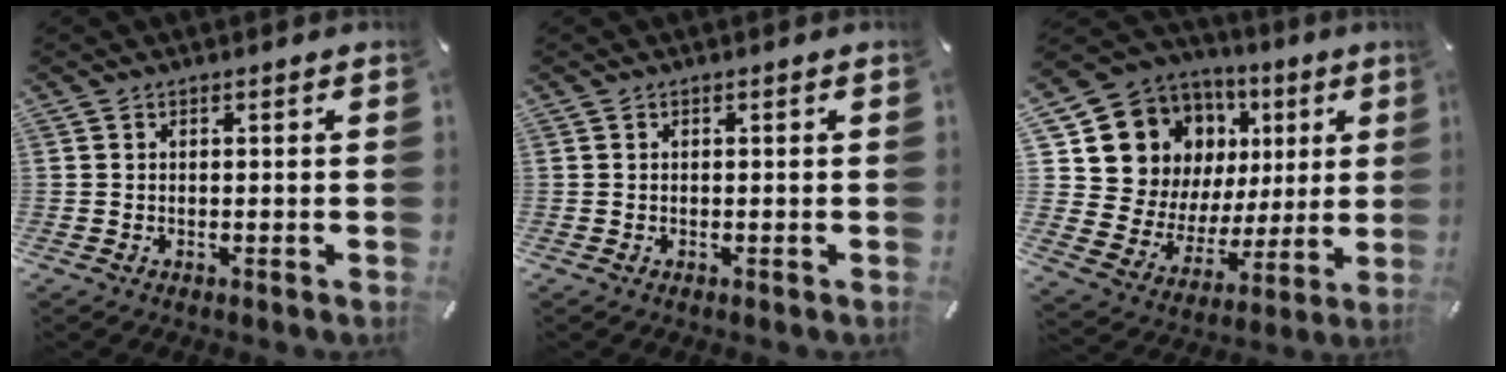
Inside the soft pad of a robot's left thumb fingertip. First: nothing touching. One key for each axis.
{"total": 0.0}
{"total": 14.3, "fx": 6.8, "fy": 12.0, "fz": 3.8, "tx": -0.076, "ty": -0.057, "tz": 0.146}